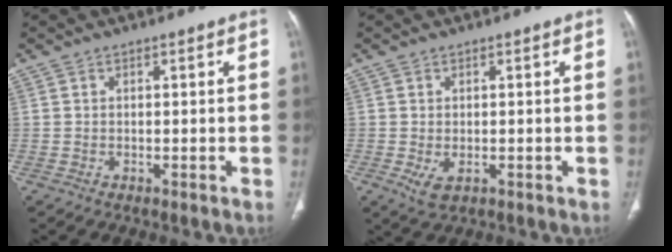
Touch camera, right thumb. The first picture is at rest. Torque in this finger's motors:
{"motor_torque": [-0.34, 0.22, 0.08, 0.49, 0.10]}